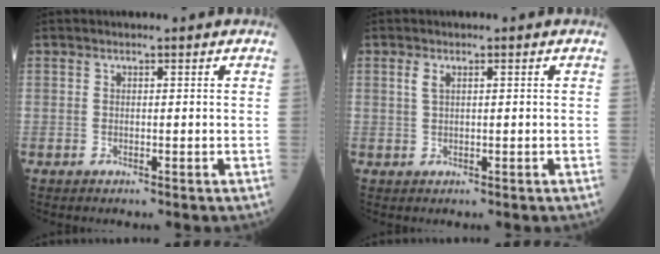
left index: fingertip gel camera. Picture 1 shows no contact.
{"total": 1.3, "force": [0.5, 0.4, 1.2], "torque": [-0.028, 0.003, 0.011]}